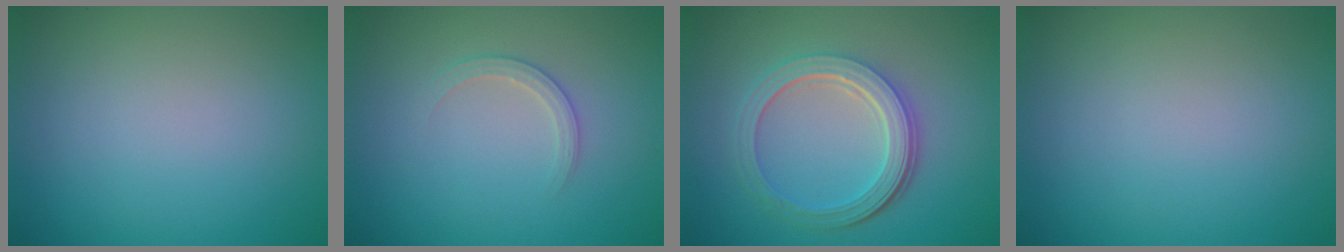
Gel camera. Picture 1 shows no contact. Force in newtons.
{"total": 1.6, "press": 1.6, "slide": 0.1}
{"total": 5.2, "press": 3.7, "slide": 3.6}
{"total": 0.0}